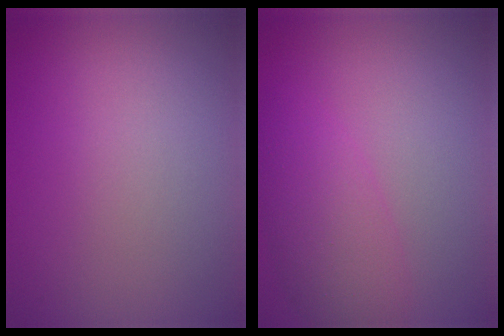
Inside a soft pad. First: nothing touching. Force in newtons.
{"total": 3.9, "press": 3.9, "slide": 0.2}